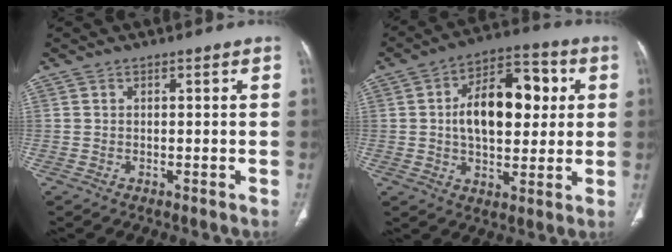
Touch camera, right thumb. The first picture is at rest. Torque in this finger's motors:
{"motor_torque": [-1.03, 1.25, 0.87, 0.70, 0.15]}